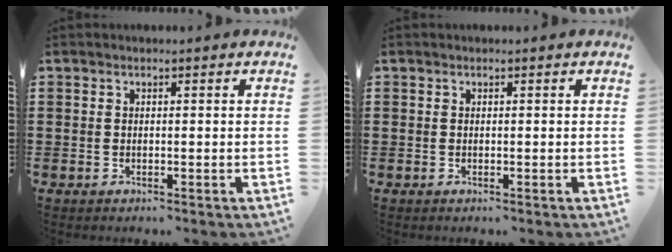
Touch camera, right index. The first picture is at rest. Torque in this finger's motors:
{"motor_torque": [0.12, 0.12, 0.00, 0.00]}